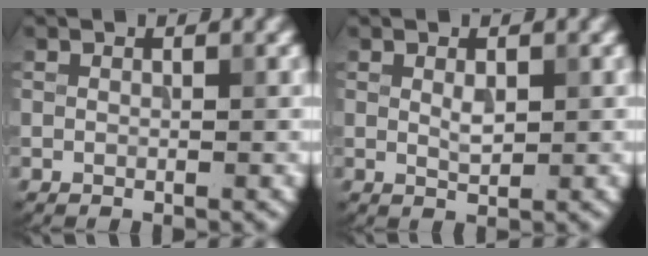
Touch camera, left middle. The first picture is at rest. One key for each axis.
{"total": 1.3, "fx": 0.4, "fy": 0.6, "fz": 1.1, "tx": -0.023, "ty": -0.001, "tz": 0.010}